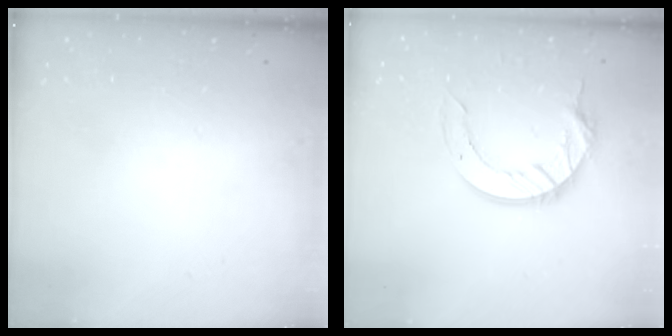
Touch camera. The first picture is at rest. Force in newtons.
{"total": 12.6, "press": 12.6, "slide": 1.2}